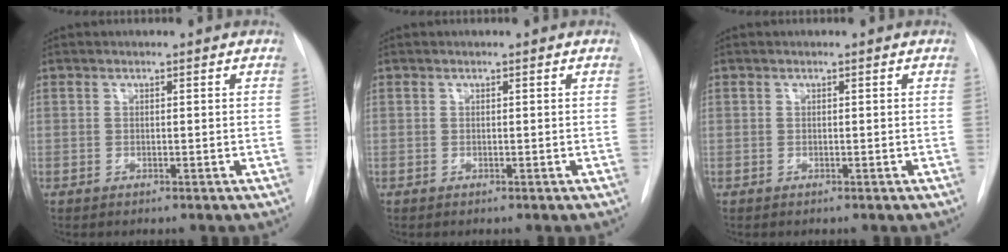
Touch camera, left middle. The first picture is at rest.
{"total": 0.0}
{"total": 0.0}